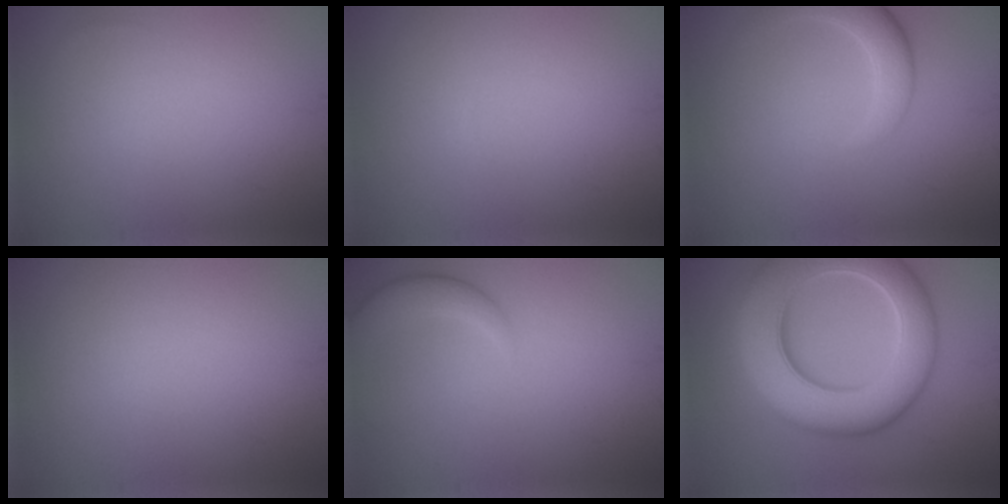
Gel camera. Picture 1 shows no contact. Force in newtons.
{"total": 0.0}
{"total": 3.2, "press": 3.2, "slide": 0.3}
{"total": 0.0}
{"total": 3.0, "press": 3.0, "slide": 0.2}
{"total": 11.4, "press": 11.4, "slide": 0.3}